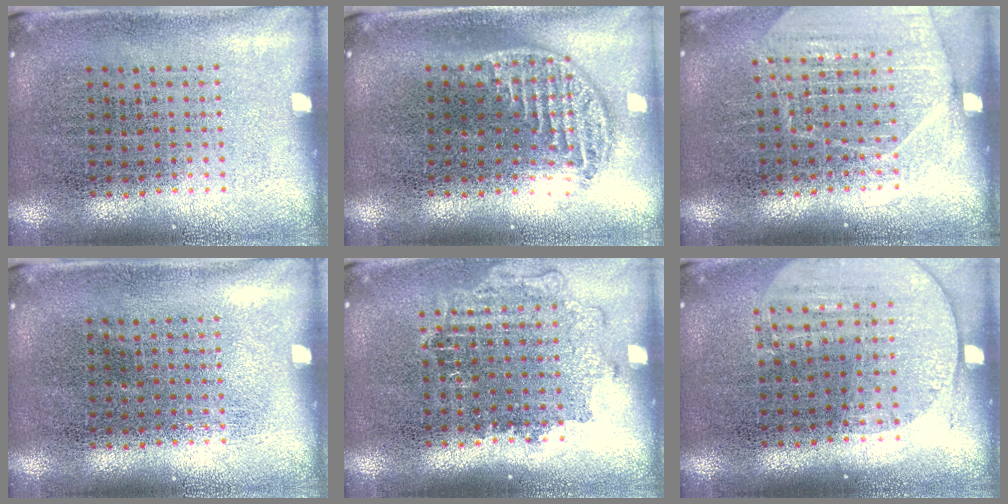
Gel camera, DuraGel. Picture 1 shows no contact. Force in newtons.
{"total": 1.4, "press": 1.2, "slide": 0.7}
{"total": 1.6, "press": 1.6, "slide": 0.1}
{"total": 0.0}
{"total": 1.3, "press": 1.1, "slide": 0.6}
{"total": 1.6, "press": 1.4, "slide": 0.7}